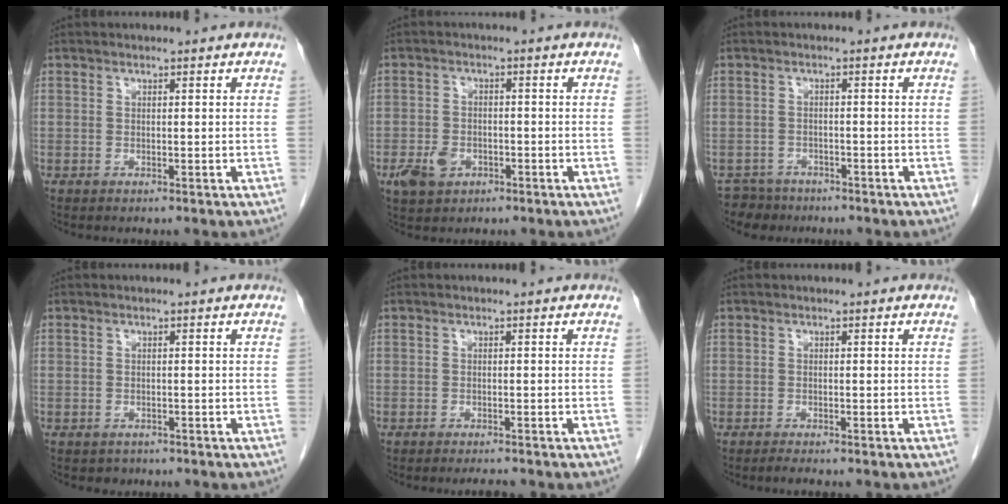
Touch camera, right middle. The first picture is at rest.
{"total": 4.6, "force": [-2.1, 3.2, 2.5], "torque": [-0.052, 0.001, -0.027]}
{"total": 3.7, "force": [-3.0, 2.0, -0.6], "torque": [0.010, 0.002, -0.052]}
{"total": 1.2, "force": [-0.9, 0.8, -0.1], "torque": [-0.009, -0.001, -0.012]}
{"total": 1.5, "force": [-1.4, 0.1, 0.6], "torque": [-0.013, -0.007, -0.016]}
{"total": 1.3, "force": [-1.1, -0.1, 0.7], "torque": [-0.018, -0.006, -0.016]}